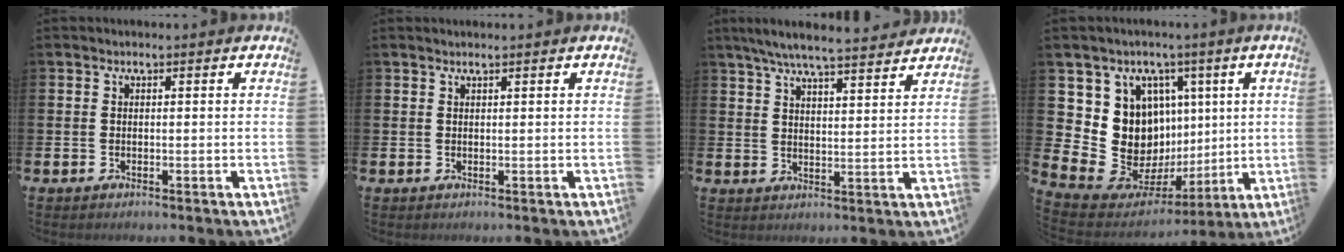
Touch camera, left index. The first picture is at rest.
{"total": 0.5, "force": [0.5, 0.0, 0.1], "torque": [0.001, -0.002, 0.009]}
{"total": 6.6, "force": [6.3, 0.3, 2.2], "torque": [-0.054, -0.034, 0.110]}
{"total": 10.2, "force": [1.0, 9.8, 2.8], "torque": [-0.112, -0.029, 0.026]}